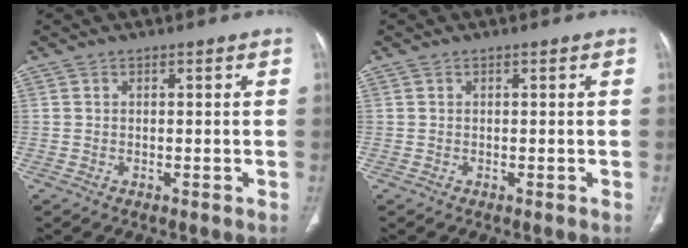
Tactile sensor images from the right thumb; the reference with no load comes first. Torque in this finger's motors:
{"motor_torque": [-0.01, 0.01, -0.03, 0.02, 0.00]}